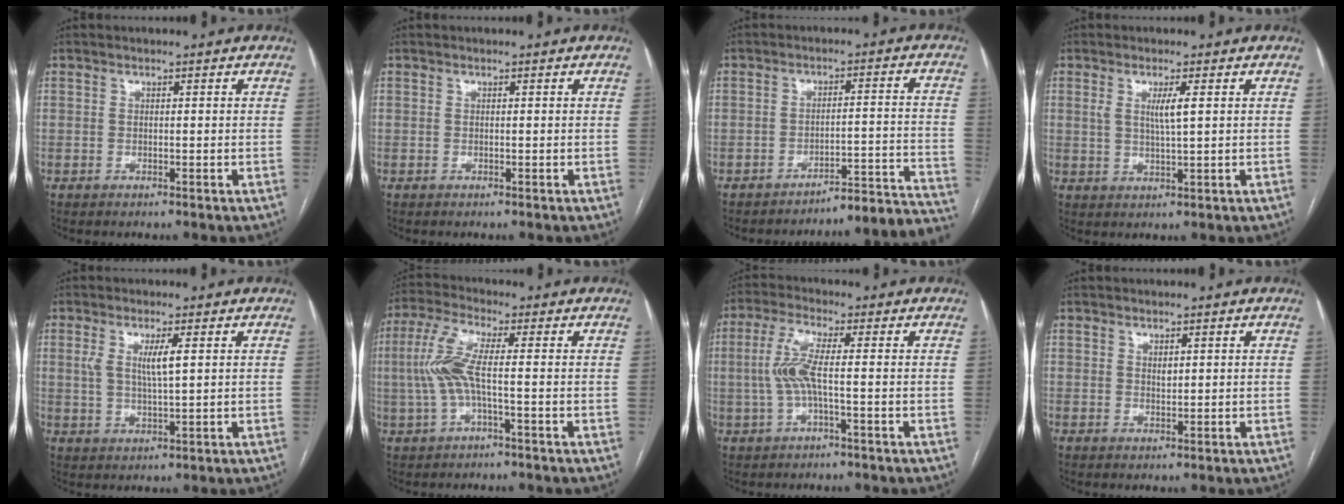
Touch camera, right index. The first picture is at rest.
{"total": 0.0}
{"total": 15.2, "force": [-15.0, -1.2, 2.3], "torque": [0.020, 0.026, -0.184]}
{"total": 3.5, "force": [1.0, 0.1, 3.3], "torque": [-0.065, -0.002, 0.018]}
{"total": 4.4, "force": [1.3, 0.6, 4.2], "torque": [-0.085, 0.000, 0.026]}
{"total": 7.0, "force": [-0.5, 0.9, 7.0], "torque": [-0.167, 0.016, -0.013]}
{"total": 5.9, "force": [-0.4, 0.5, 5.8], "torque": [-0.135, 0.011, -0.010]}
{"total": 1.1, "force": [0.5, 0.5, 0.8], "torque": [-0.013, -0.003, 0.011]}